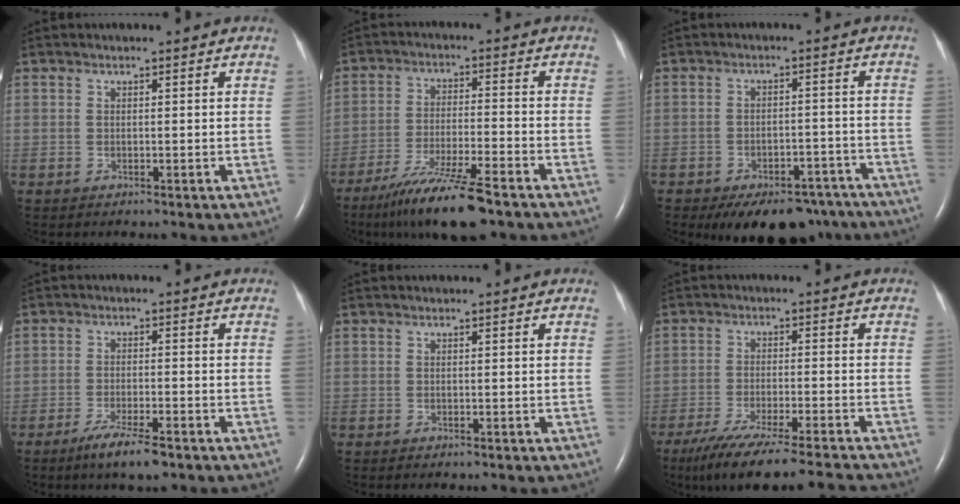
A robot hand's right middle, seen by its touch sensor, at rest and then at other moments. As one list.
[{"total": 11.6, "force": [-8.5, 0.5, 7.8], "torque": [-0.143, -0.035, -0.146]}, {"total": 14.2, "force": [-11.0, 7.1, 5.6], "torque": [-0.080, 0.013, -0.136]}, {"total": 5.6, "force": [-3.8, 0.8, 4.1], "torque": [-0.085, -0.012, -0.065]}, {"total": 0.0}, {"total": 15.0, "force": [-13.1, 0.1, 7.4], "torque": [-0.123, -0.038, -0.207]}]